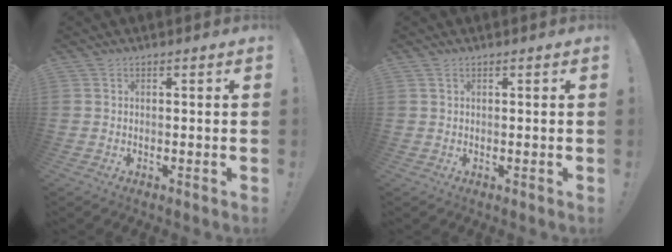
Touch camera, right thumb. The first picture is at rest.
{"total": 1.0, "force": [0.6, 0.5, 0.6], "torque": [-0.005, -0.001, 0.010]}